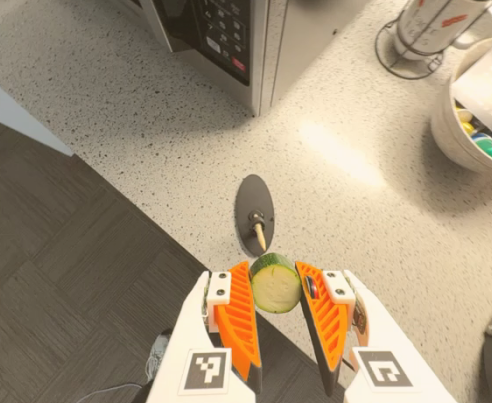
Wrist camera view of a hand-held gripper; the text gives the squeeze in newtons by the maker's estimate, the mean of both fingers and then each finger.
{"total": 9.2, "left": 9.0, "right": 9.5}